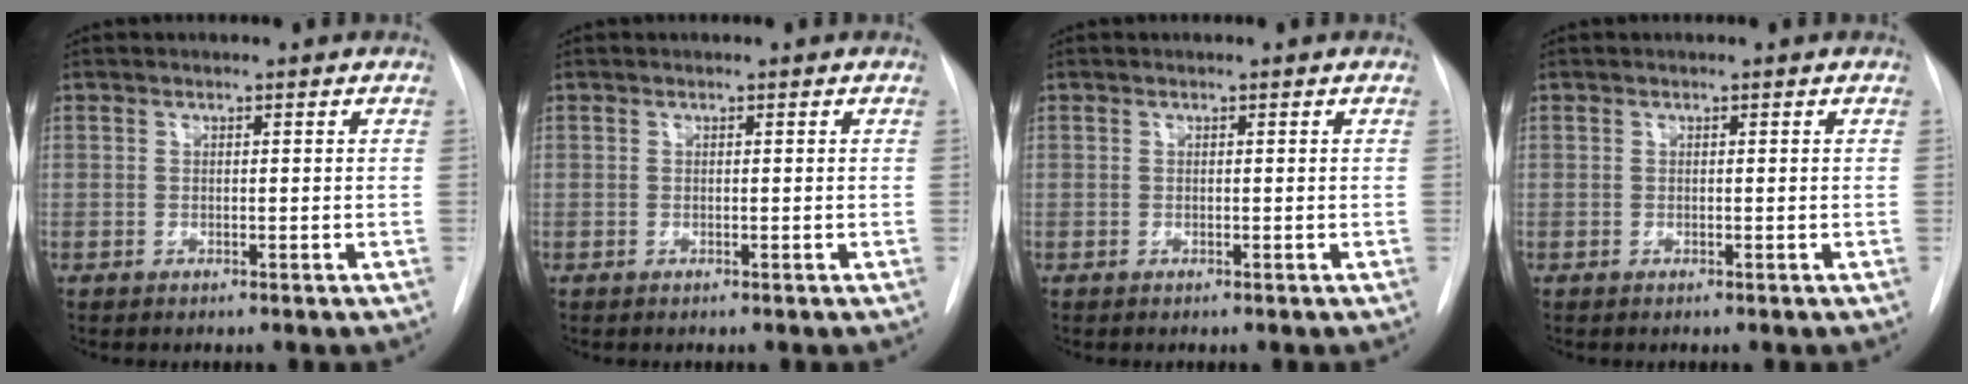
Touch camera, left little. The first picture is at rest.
{"total": 0.0}
{"total": 0.0}
{"total": 0.0}